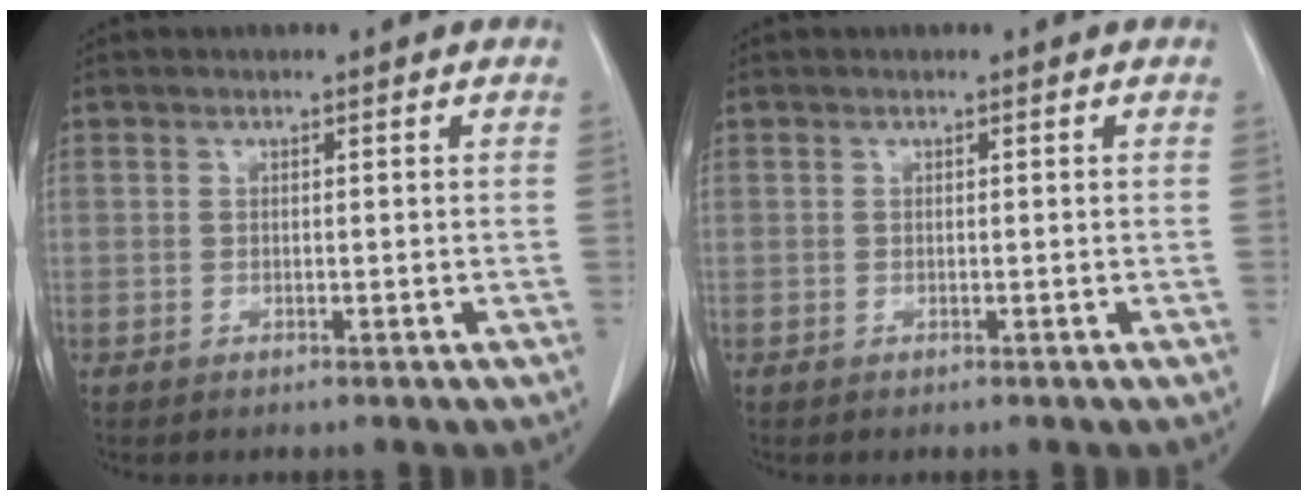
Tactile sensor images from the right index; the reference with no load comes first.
{"total": 0.0}